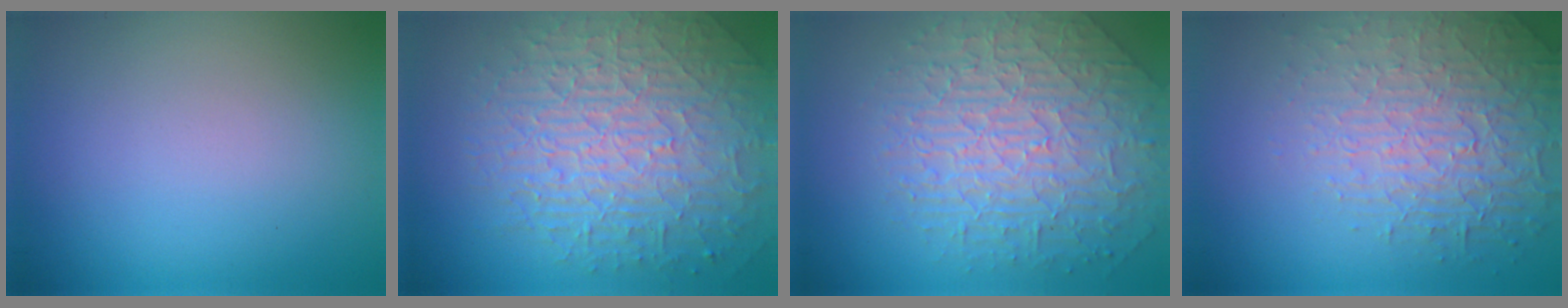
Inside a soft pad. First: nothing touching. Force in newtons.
{"total": 9.7, "press": 6.3, "slide": 7.4}
{"total": 6.1, "press": 5.3, "slide": 3.1}
{"total": 4.2, "press": 4.0, "slide": 1.3}